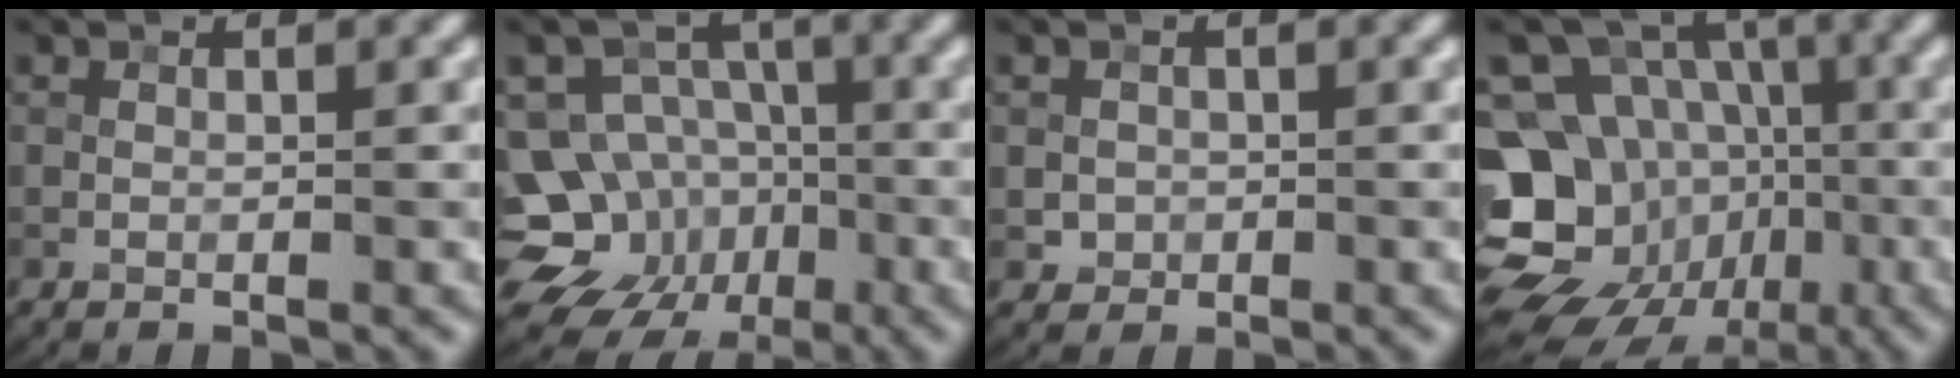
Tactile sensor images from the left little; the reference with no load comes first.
{"total": 13.8, "force": [-5.2, 12.0, 4.5], "torque": [-0.083, -0.016, -0.097]}
{"total": 1.1, "force": [0.0, 1.1, 0.1], "torque": [0.003, -0.004, 0.003]}
{"total": 15.5, "force": [-5.7, 12.9, 6.4], "torque": [-0.129, -0.006, -0.101]}